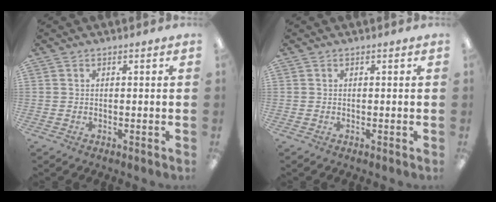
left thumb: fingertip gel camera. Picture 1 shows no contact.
{"total": 0.0}